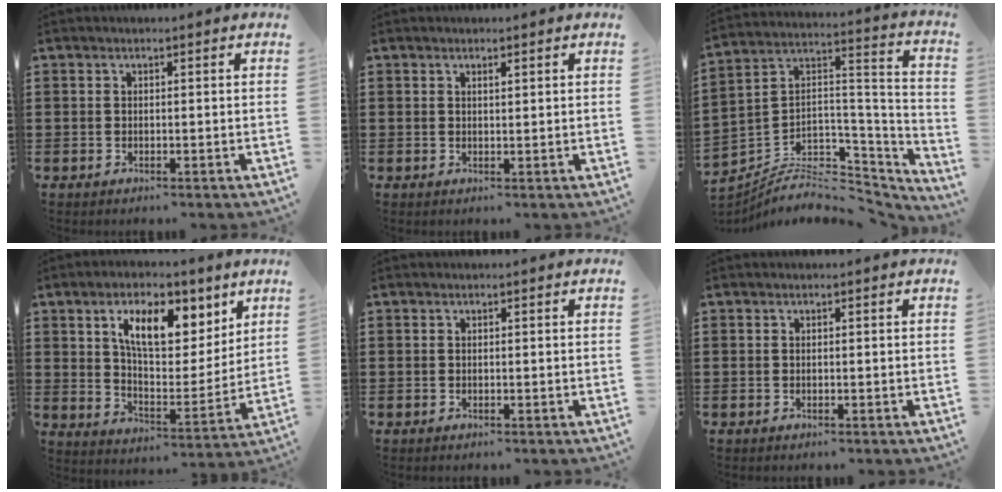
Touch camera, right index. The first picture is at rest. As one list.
[{"total": 0.7, "force": [0.4, 0.2, 0.5], "torque": [-0.011, 0.001, 0.007]}, {"total": 6.3, "force": [-4.4, 3.6, 2.7], "torque": [-0.060, -0.006, -0.082]}, {"total": 11.1, "force": [6.6, 4.9, 7.4], "torque": [-0.137, -0.014, 0.112]}, {"total": 0.0}, {"total": 0.0}]